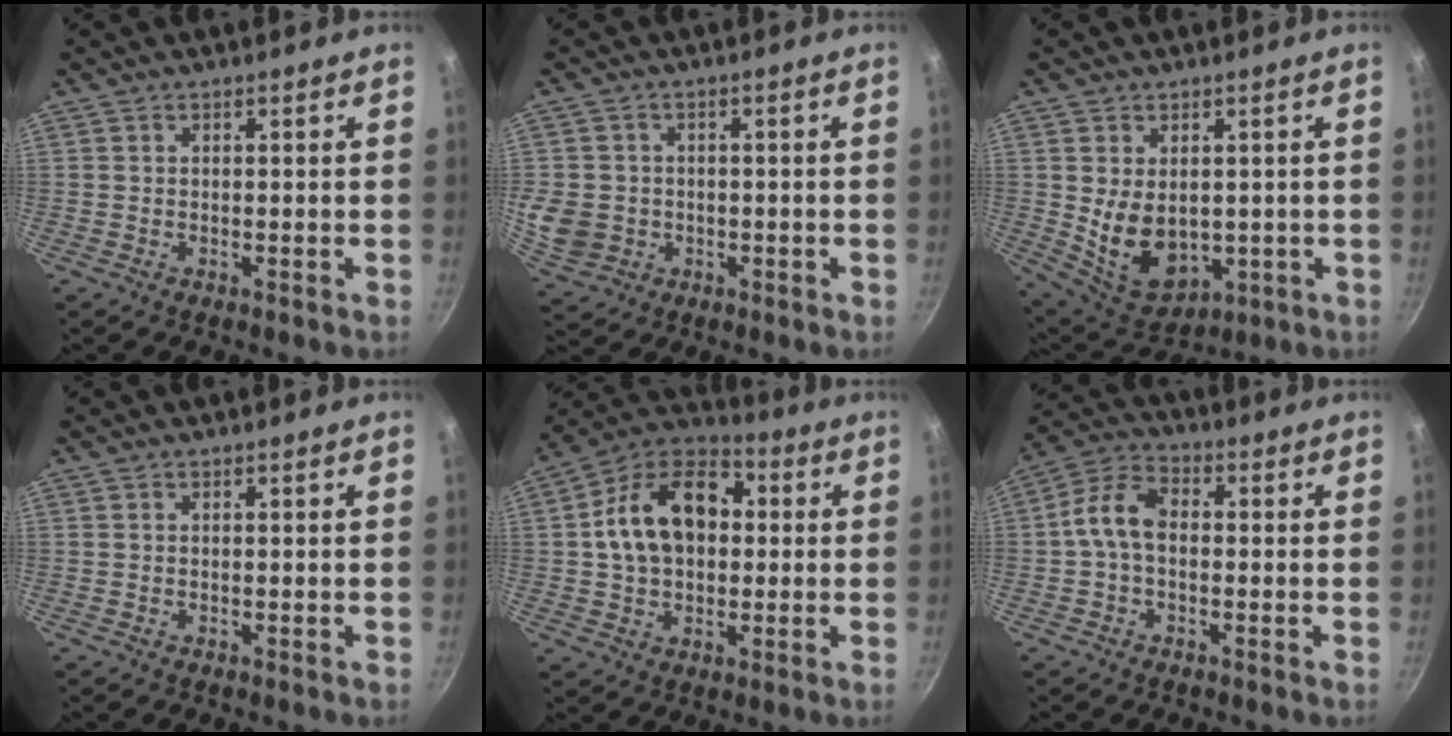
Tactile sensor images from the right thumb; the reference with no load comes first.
{"total": 8.2, "force": [-1.0, 7.3, 3.6], "torque": [-0.062, 0.005, -0.010]}
{"total": 11.0, "force": [0.2, 7.7, 8.0], "torque": [-0.115, -0.021, 0.036]}
{"total": 0.0}
{"total": 17.3, "force": [2.0, 12.1, 12.2], "torque": [-0.182, 0.034, 0.016]}
{"total": 8.2, "force": [-0.3, 5.3, 6.3], "torque": [-0.112, 0.031, -0.021]}